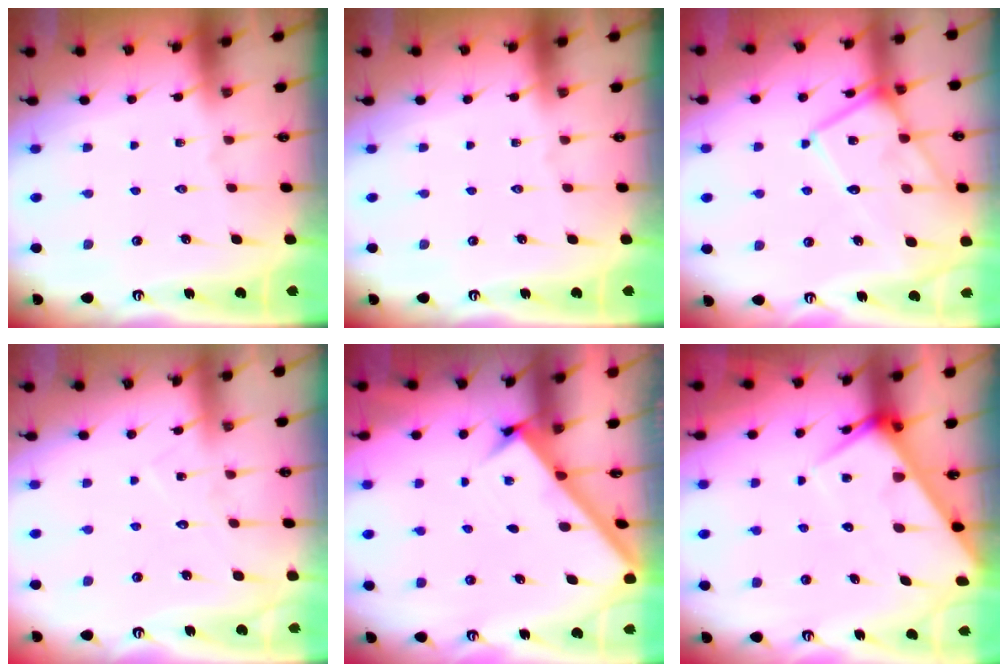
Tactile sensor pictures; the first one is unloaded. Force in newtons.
{"total": 0.0}
{"total": 14.0, "press": 14.0, "slide": 1.3}
{"total": 7.3, "press": 7.3, "slide": 0.3}
{"total": 2.4, "press": 2.4, "slide": 0.3}
{"total": 5.8, "press": 5.7, "slide": 0.6}